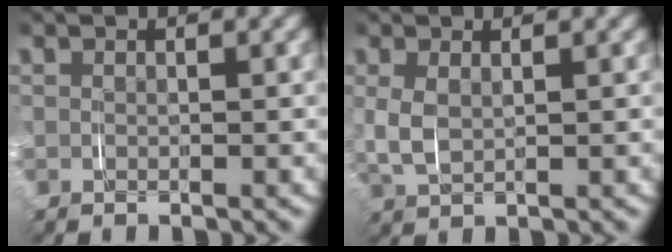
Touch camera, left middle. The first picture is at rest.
{"total": 3.2, "force": [0.6, 2.2, 2.3], "torque": [-0.067, -0.005, 0.018]}